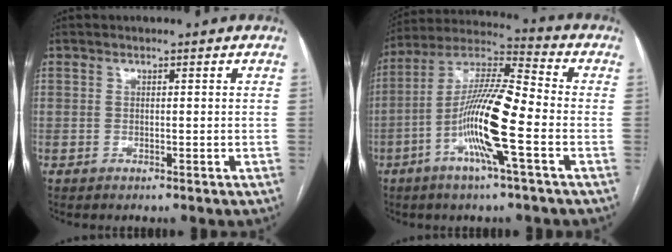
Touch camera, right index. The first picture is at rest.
{"total": 14.6, "force": [-4.4, 0.8, 13.9], "torque": [-0.271, 0.004, -0.089]}